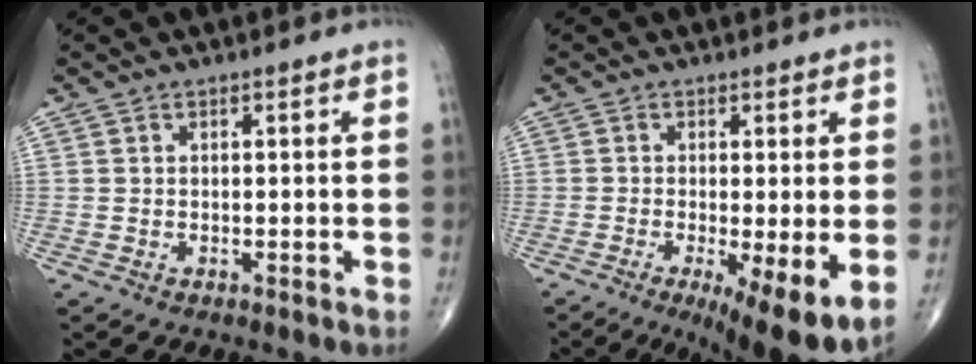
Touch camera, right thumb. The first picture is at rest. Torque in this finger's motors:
{"motor_torque": [-0.11, 0.44, 0.20, -0.20, 0.09]}